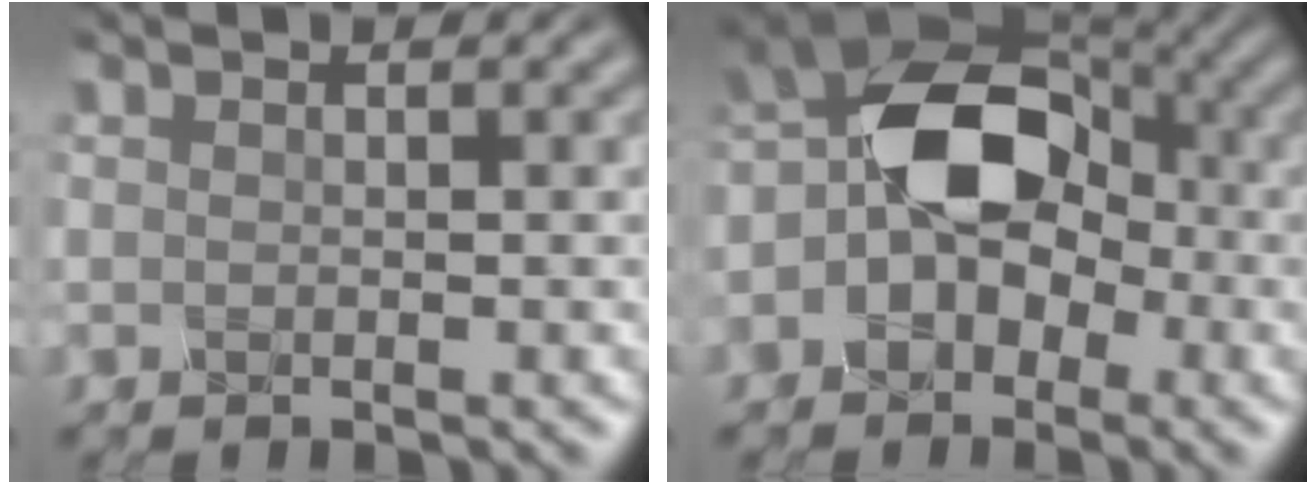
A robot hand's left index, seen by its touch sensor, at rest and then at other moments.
{"total": 9.5, "force": [-1.5, 6.7, 6.6], "torque": [-0.068, 0.018, -0.048]}